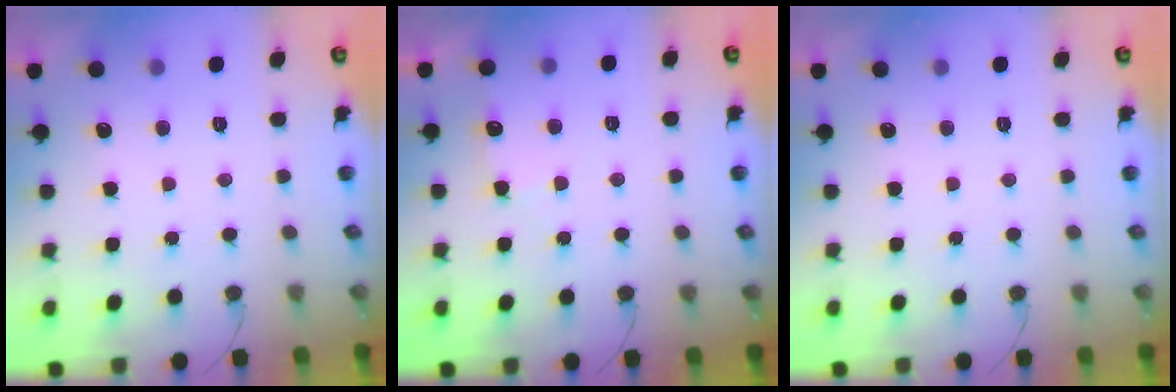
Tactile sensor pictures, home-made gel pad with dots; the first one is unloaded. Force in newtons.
{"total": 5.5, "press": 5.5, "slide": 0.6}
{"total": 0.0}